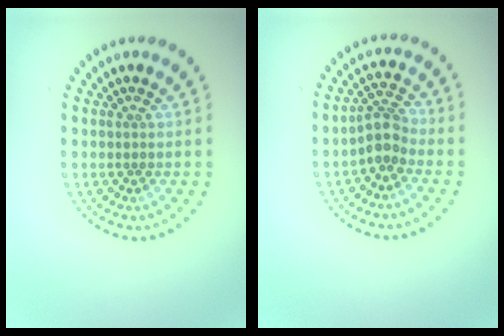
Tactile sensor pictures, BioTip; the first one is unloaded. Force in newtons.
{"total": 2.6, "press": 2.1, "slide": 1.6}